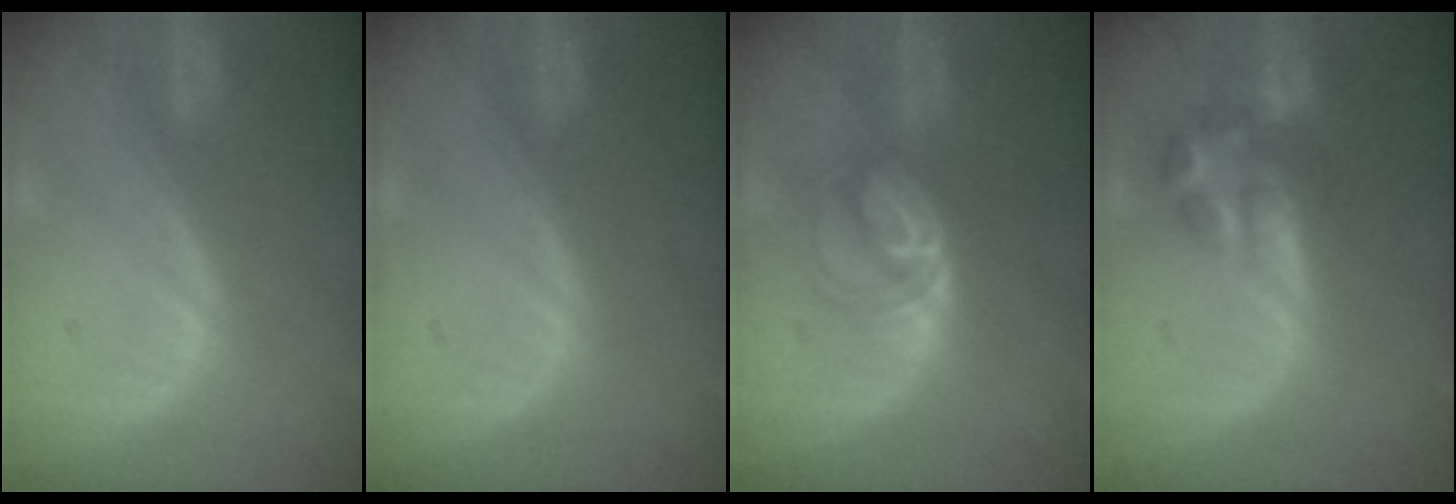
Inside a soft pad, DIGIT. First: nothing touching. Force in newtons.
{"total": 0.0}
{"total": 5.5, "press": 5.3, "slide": 1.3}
{"total": 6.9, "press": 6.0, "slide": 3.3}